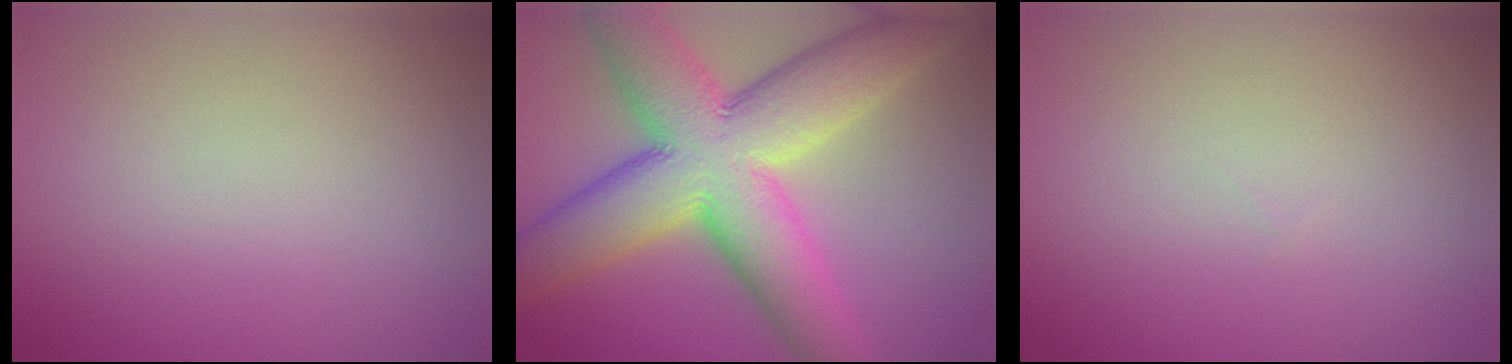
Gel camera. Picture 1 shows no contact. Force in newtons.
{"total": 13.5, "press": 13.5, "slide": 0.5}
{"total": 0.0}